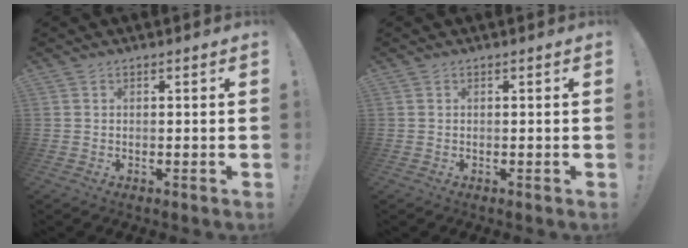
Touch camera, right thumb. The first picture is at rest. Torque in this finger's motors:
{"motor_torque": [0.00, 0.00, 0.00, 0.00, 0.00]}